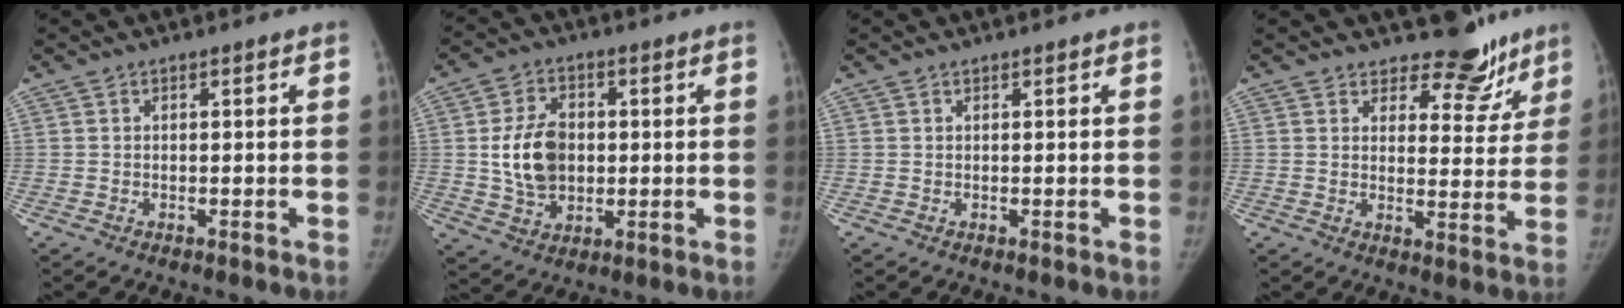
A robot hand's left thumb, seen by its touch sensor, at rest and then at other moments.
{"total": 11.1, "force": [0.6, 8.2, 7.4], "torque": [-0.108, 0.001, 0.016]}
{"total": 0.0}
{"total": 9.8, "force": [8.3, 4.6, 2.4], "torque": [0.014, -0.065, 0.097]}